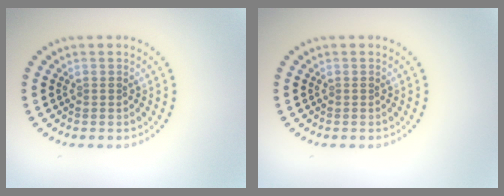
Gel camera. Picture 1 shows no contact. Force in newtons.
{"total": 0.0}